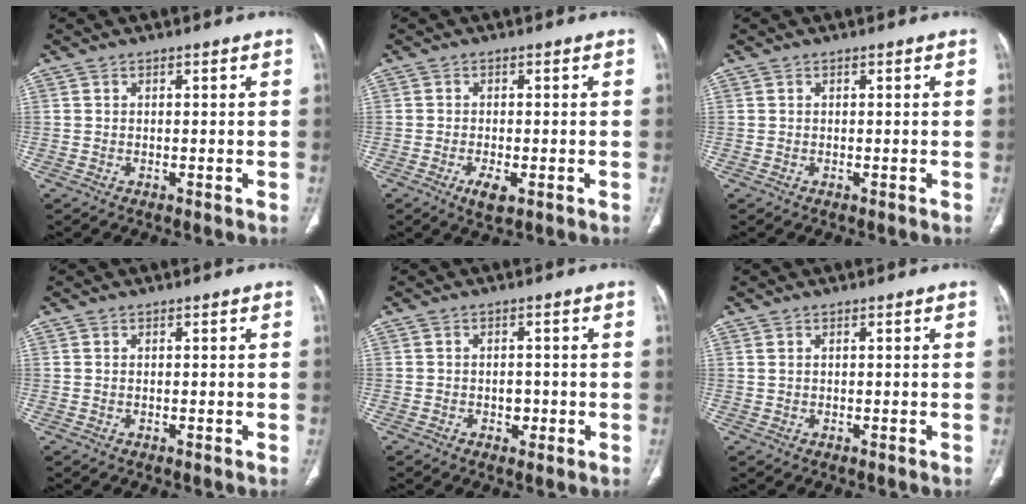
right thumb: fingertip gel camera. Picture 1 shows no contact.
{"total": 3.5, "force": [-1.5, 1.4, 2.9], "torque": [-0.052, -0.005, -0.024]}
{"total": 0.0}
{"total": 0.0}
{"total": 2.3, "force": [-0.7, 1.7, 1.5], "torque": [-0.007, 0.004, -0.009]}
{"total": 0.6, "force": [0.3, 0.2, 0.4], "torque": [-0.012, 0.008, 0.010]}